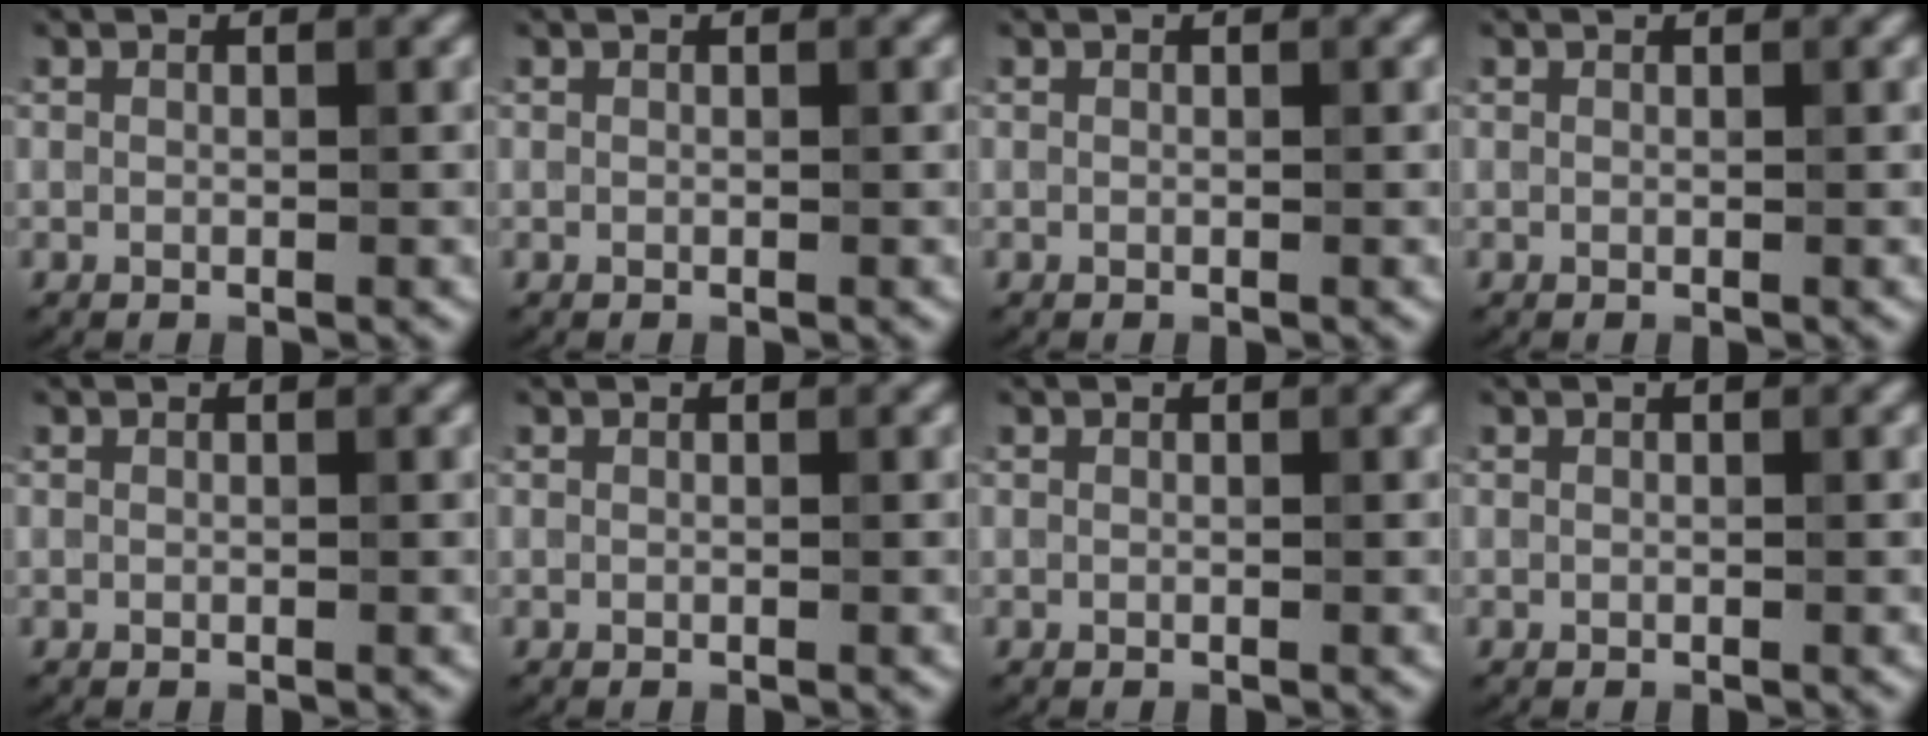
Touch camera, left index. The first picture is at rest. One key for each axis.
{"total": 0.0}
{"total": 0.0}
{"total": 0.0}
{"total": 0.0}
{"total": 0.0}
{"total": 0.0}
{"total": 0.0}